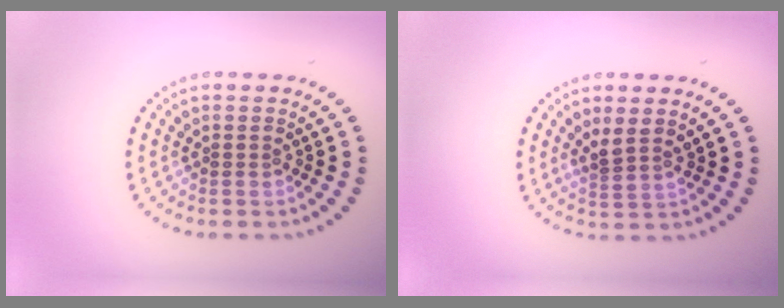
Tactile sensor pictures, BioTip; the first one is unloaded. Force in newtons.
{"total": 2.0, "press": 1.5, "slide": 1.4}